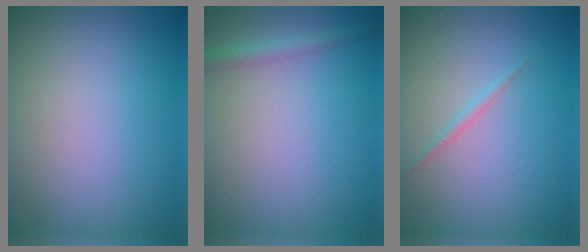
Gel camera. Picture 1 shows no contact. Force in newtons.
{"total": 1.6, "press": 1.6, "slide": 0.1}
{"total": 0.7, "press": 0.7, "slide": 0.0}